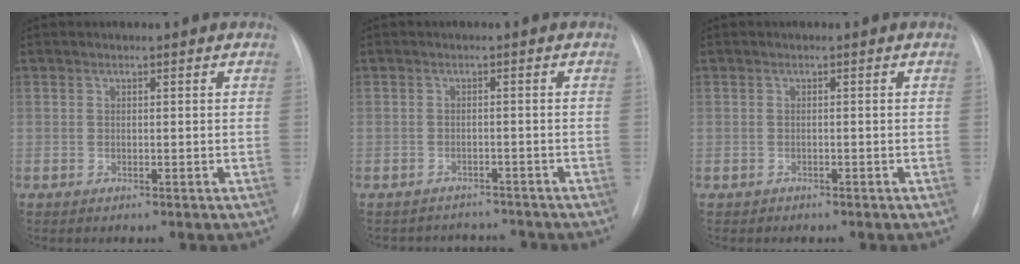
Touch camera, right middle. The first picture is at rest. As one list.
[{"total": 5.7, "force": [-5.4, 1.6, -0.2], "torque": [0.003, 0.013, -0.065]}, {"total": 0.5, "force": [-0.5, 0.3, -0.1], "torque": [-0.008, 0.001, -0.010]}]